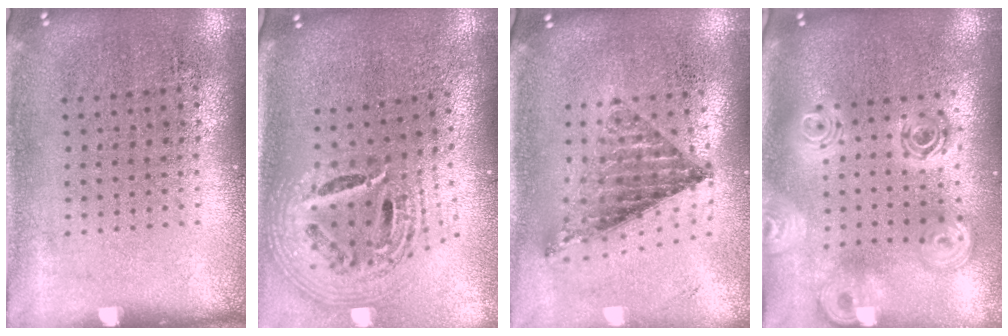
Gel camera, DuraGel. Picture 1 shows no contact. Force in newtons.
{"total": 2.7, "press": 1.9, "slide": 1.9}
{"total": 0.9, "press": 0.9, "slide": 0.3}
{"total": 2.5, "press": 1.9, "slide": 1.6}